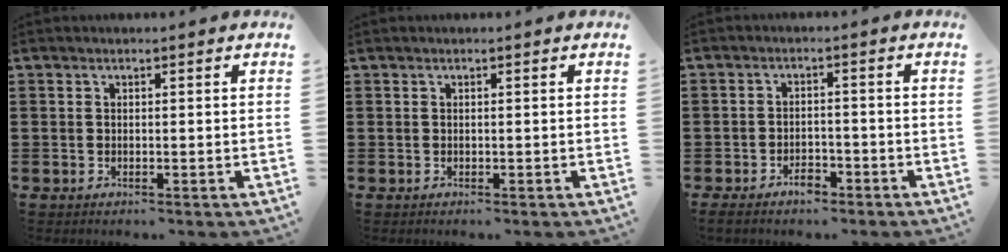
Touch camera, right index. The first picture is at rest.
{"total": 0.0}
{"total": 3.0, "force": [-2.4, 1.2, 1.3], "torque": [-0.025, 0.004, -0.046]}